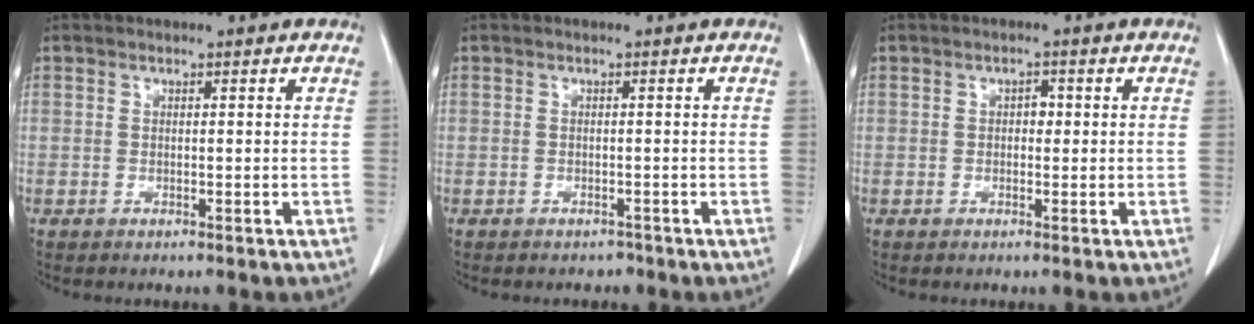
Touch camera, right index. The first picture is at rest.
{"total": 1.4, "force": [-1.2, 0.8, 0.0], "torque": [-0.002, 0.002, -0.019]}
{"total": 1.4, "force": [0.1, 0.9, 1.0], "torque": [-0.011, 0.004, -0.002]}